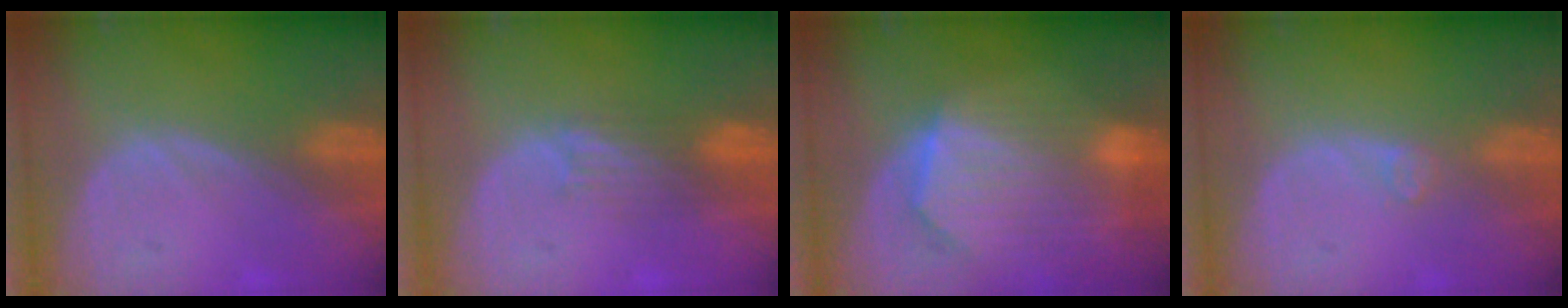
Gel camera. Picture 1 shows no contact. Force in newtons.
{"total": 3.8, "press": 3.1, "slide": 2.1}
{"total": 10.3, "press": 9.0, "slide": 5.2}
{"total": 1.2, "press": 1.2, "slide": 0.3}